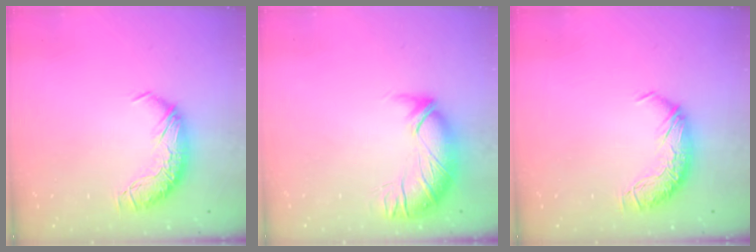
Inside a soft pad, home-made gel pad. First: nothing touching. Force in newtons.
{"total": 3.0, "press": 1.5, "slide": 2.6}
{"total": 0.0}